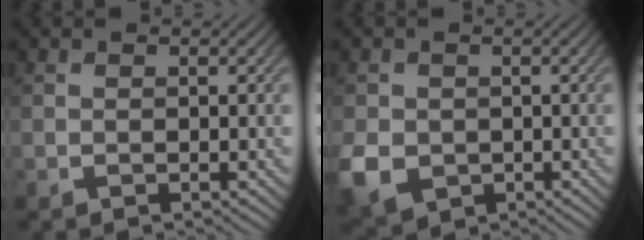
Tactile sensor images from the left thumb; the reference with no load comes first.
{"total": 5.9, "force": [-1.3, 4.9, 2.9], "torque": [-0.087, -0.022, -0.031]}